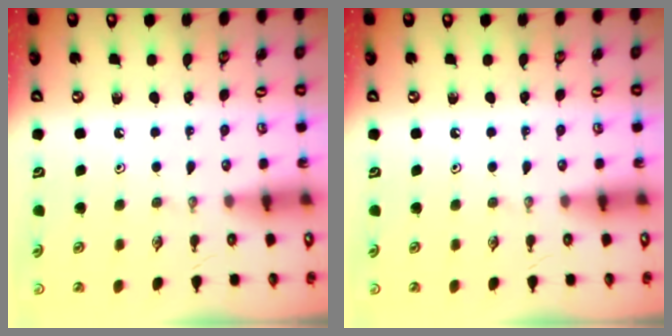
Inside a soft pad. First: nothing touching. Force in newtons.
{"total": 0.0}